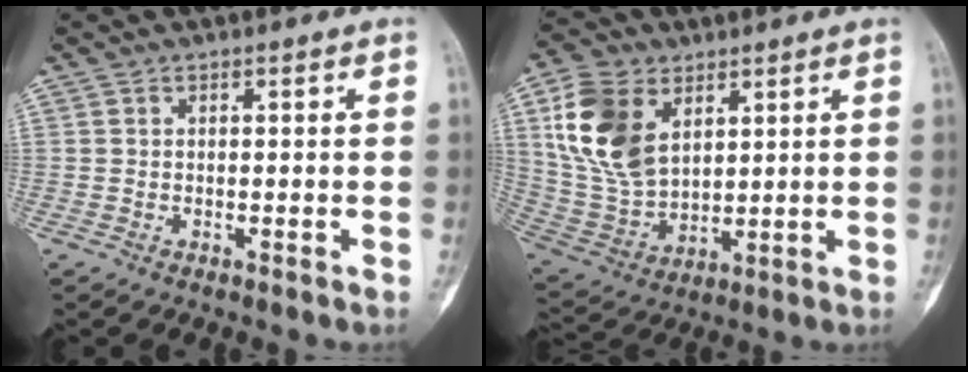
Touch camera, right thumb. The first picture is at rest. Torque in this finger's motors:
{"motor_torque": [-1.07, 1.46, 0.20, 0.26, 0.15]}